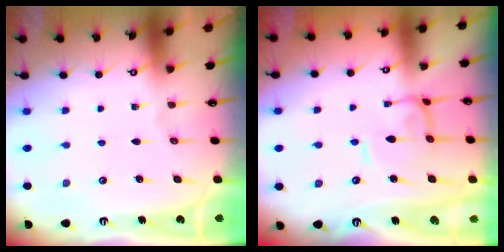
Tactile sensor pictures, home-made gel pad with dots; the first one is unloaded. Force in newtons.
{"total": 0.6, "press": 0.5, "slide": 0.4}